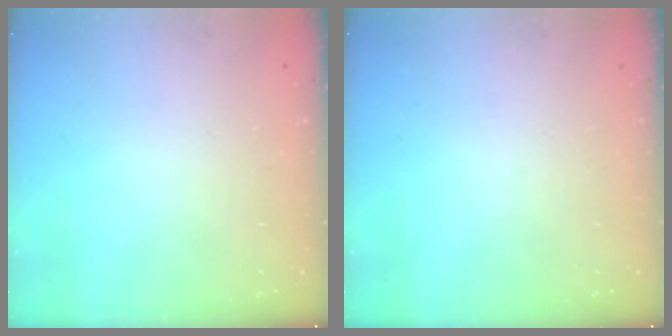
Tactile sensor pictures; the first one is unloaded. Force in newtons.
{"total": 0.0}